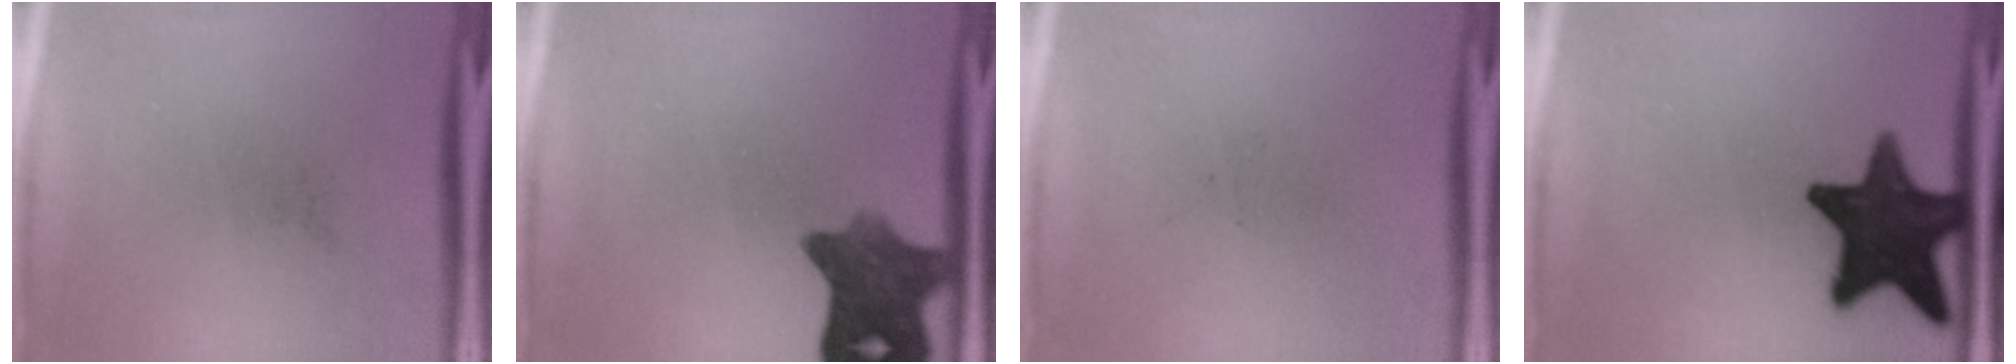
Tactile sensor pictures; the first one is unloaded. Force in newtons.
{"total": 8.5}
{"total": 0.0}
{"total": 15.8}